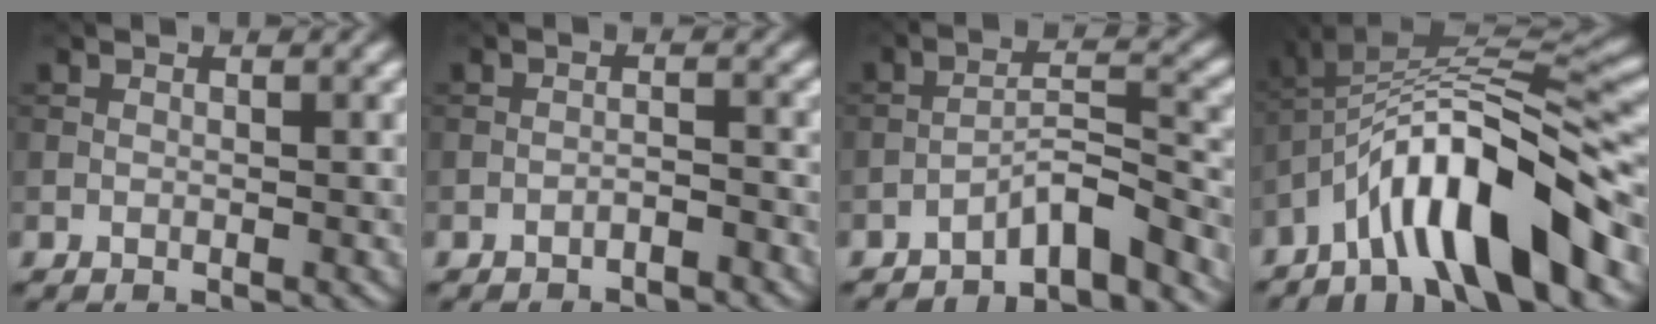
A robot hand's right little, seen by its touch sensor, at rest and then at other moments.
{"total": 1.5, "force": [-1.3, 0.2, 0.6], "torque": [-0.007, 0.006, -0.026]}
{"total": 5.6, "force": [-4.7, 0.8, 3.1], "torque": [-0.044, 0.012, -0.082]}
{"total": 11.4, "force": [-6.0, 2.3, 9.4], "torque": [-0.143, 0.020, -0.101]}